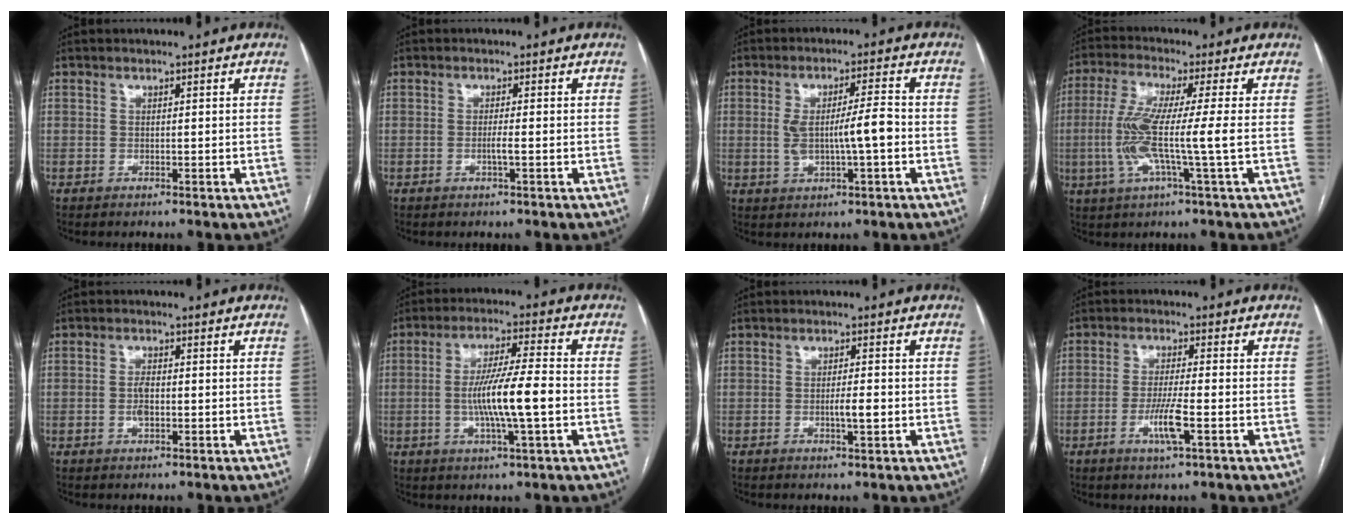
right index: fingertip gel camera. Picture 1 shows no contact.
{"total": 1.6, "force": [-0.5, -0.1, 1.6], "torque": [-0.029, -0.001, -0.009]}
{"total": 7.1, "force": [-0.8, 1.0, 7.0], "torque": [-0.126, 0.009, -0.008]}
{"total": 10.2, "force": [-1.1, -0.5, 10.1], "torque": [-0.208, -0.002, -0.027]}
{"total": 2.7, "force": [-0.5, 1.2, 2.4], "torque": [-0.050, 0.003, -0.008]}
{"total": 10.6, "force": [-1.7, 0.4, 10.4], "torque": [-0.193, -0.001, -0.035]}
{"total": 2.8, "force": [-0.7, 0.4, 2.7], "torque": [-0.049, -0.001, -0.010]}
{"total": 5.8, "force": [-2.2, 0.2, 5.4], "torque": [-0.102, -0.009, -0.039]}